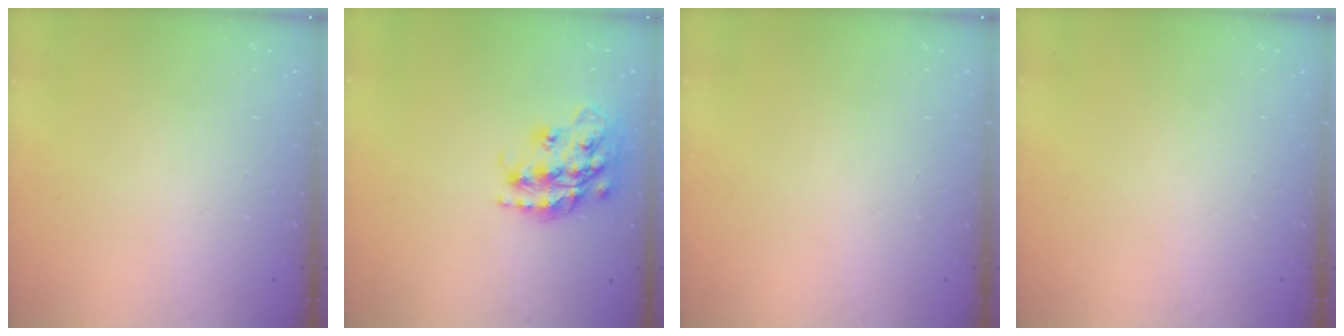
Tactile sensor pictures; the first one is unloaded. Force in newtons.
{"total": 18.3, "press": 18.3, "slide": 1.0}
{"total": 0.0}
{"total": 0.0}